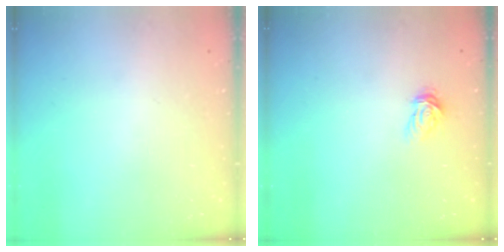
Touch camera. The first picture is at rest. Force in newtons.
{"total": 3.4, "press": 3.4, "slide": 0.2}